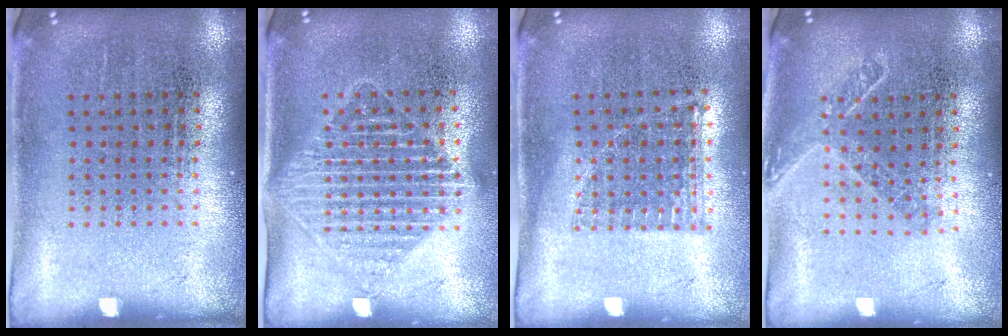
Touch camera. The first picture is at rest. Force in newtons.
{"total": 1.7, "press": 1.4, "slide": 1.0}
{"total": 0.9, "press": 0.8, "slide": 0.2}
{"total": 1.5, "press": 1.2, "slide": 0.9}